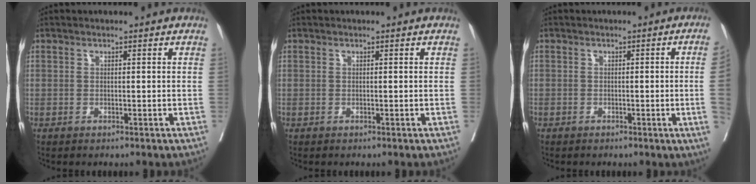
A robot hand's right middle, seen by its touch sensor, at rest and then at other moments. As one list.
[{"total": 0.0}, {"total": 4.2, "force": [-0.7, -1.5, 3.9], "torque": [-0.046, -0.008, -0.010]}]